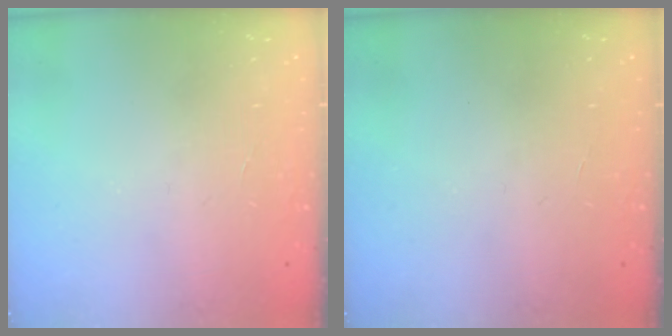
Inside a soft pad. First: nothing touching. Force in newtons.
{"total": 0.0}